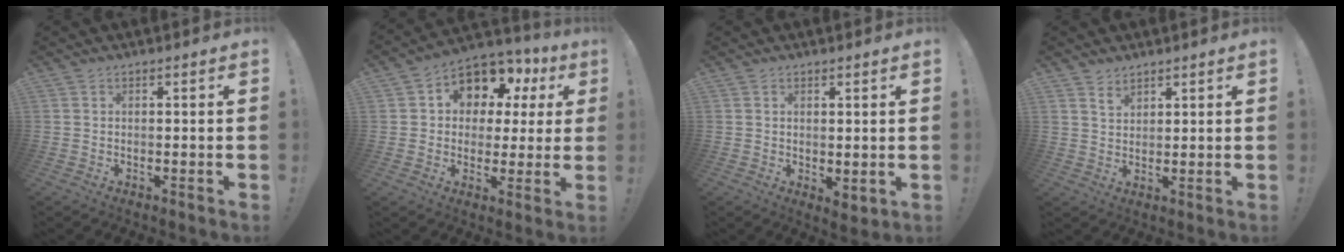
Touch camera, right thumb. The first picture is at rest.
{"total": 10.3, "force": [5.3, 7.5, 4.7], "torque": [-0.069, -0.043, 0.097]}
{"total": 2.5, "force": [1.0, 1.5, 1.7], "torque": [-0.019, -0.008, 0.022]}
{"total": 3.1, "force": [2.6, 1.3, 1.0], "torque": [-0.009, -0.019, 0.047]}